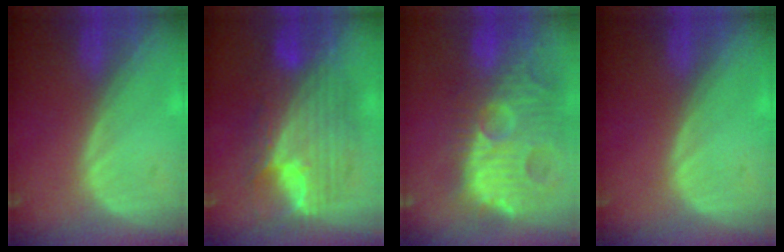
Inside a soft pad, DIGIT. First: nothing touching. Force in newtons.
{"total": 11.4, "press": 11.3, "slide": 0.9}
{"total": 14.6, "press": 12.6, "slide": 7.3}
{"total": 0.0}